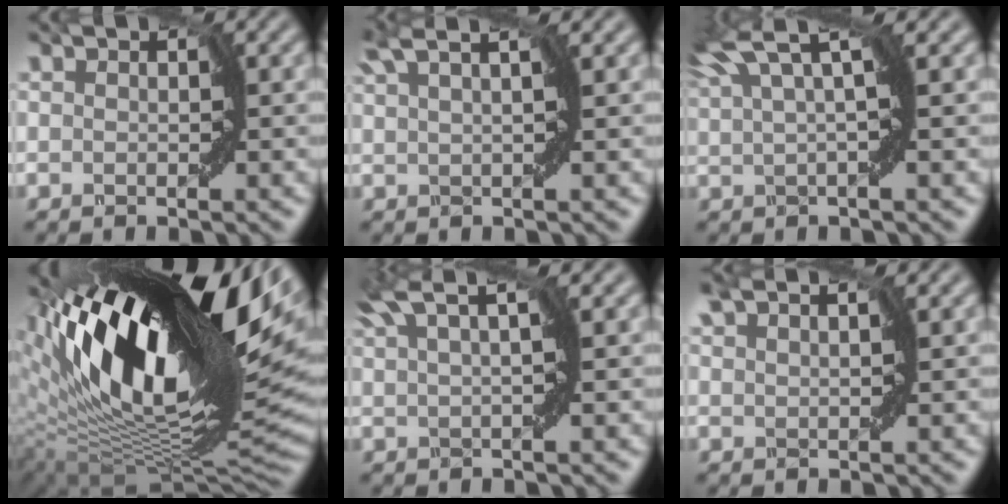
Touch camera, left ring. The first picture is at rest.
{"total": 2.8, "force": [1.7, -0.1, 2.2], "torque": [-0.041, 0.009, 0.025]}
{"total": 5.4, "force": [3.2, 0.4, 4.3], "torque": [-0.073, 0.016, 0.054]}
{"total": 19.3, "force": [8.1, 6.6, 16.2], "torque": [-0.287, 0.020, 0.143]}
{"total": 3.7, "force": [2.2, 0.0, 3.0], "torque": [-0.053, 0.012, 0.035]}
{"total": 1.7, "force": [1.5, -0.3, 0.8], "torque": [-0.016, 0.004, 0.023]}